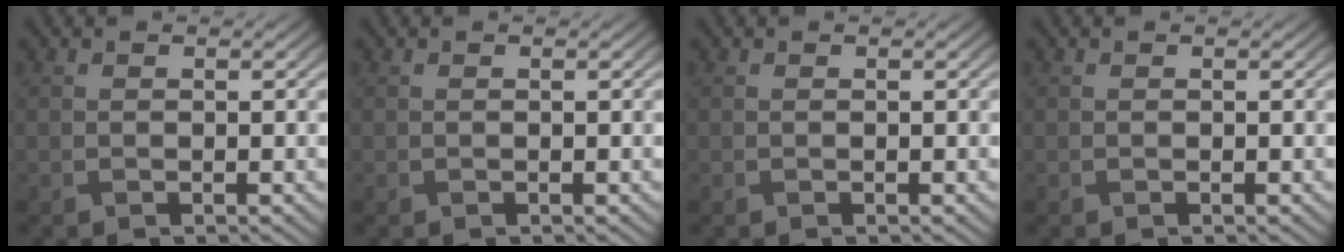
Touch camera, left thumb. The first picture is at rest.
{"total": 0.0}
{"total": 0.0}
{"total": 0.0}